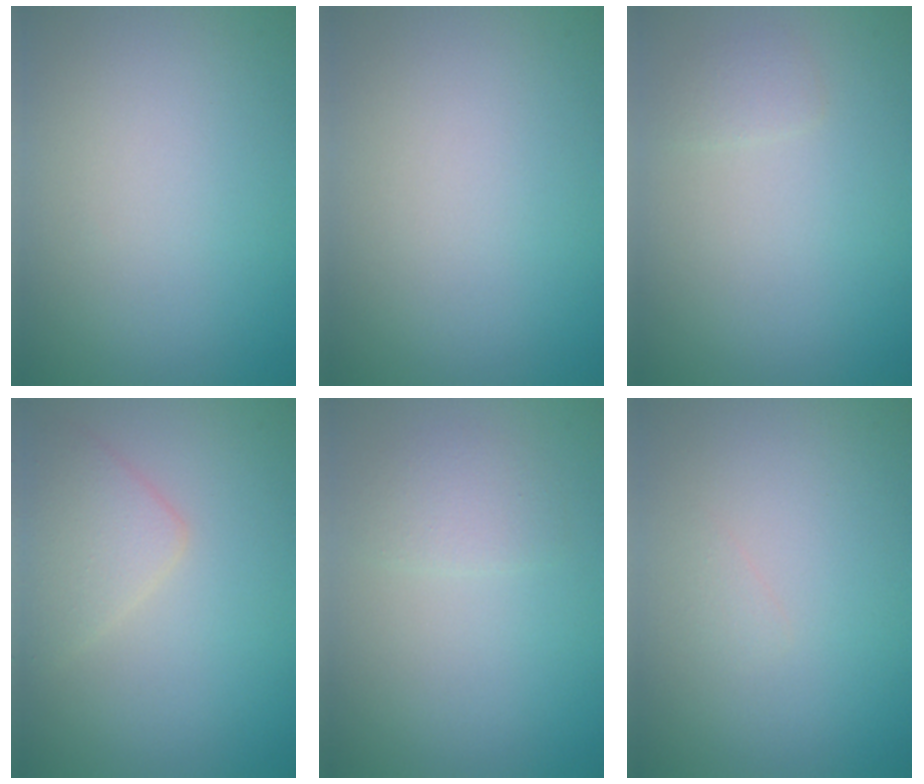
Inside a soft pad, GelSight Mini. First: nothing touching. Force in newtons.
{"total": 0.0}
{"total": 0.9, "press": 0.9, "slide": 0.0}
{"total": 2.8, "press": 2.8, "slide": 0.1}
{"total": 1.5, "press": 1.5, "slide": 0.1}
{"total": 0.6, "press": 0.6, "slide": 0.0}